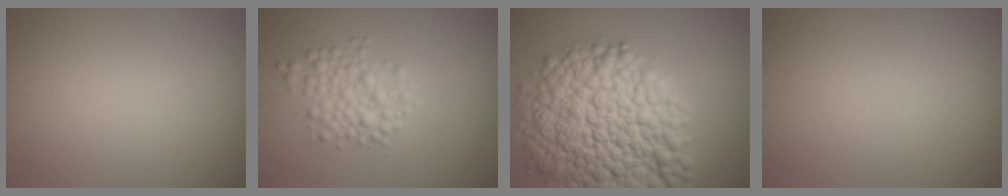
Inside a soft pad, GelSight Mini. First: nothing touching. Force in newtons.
{"total": 3.0, "press": 3.0, "slide": 0.1}
{"total": 15.2, "press": 15.2, "slide": 0.6}
{"total": 0.0}